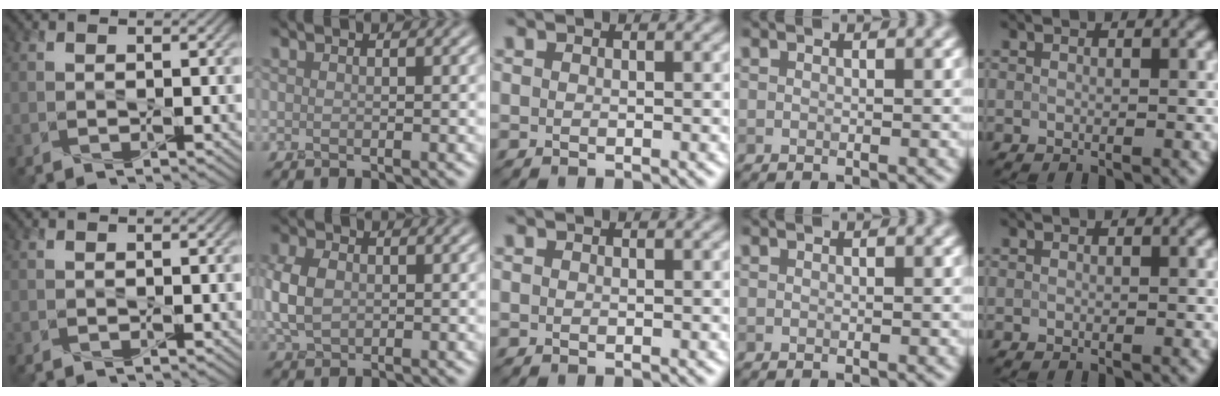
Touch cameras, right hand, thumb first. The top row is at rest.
{"index": {"total": 4.2, "force": [0.1, 3.1, 2.9], "torque": [-0.074, 0.007, -0.002]}}